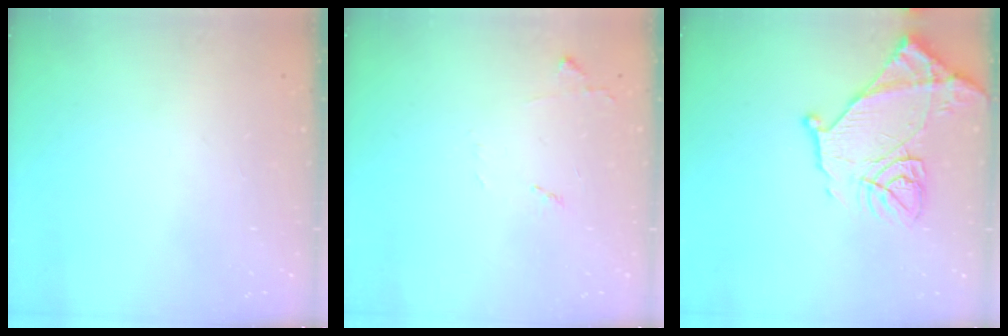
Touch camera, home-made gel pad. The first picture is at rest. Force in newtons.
{"total": 6.8, "press": 6.8, "slide": 0.9}
{"total": 14.6, "press": 14.6, "slide": 1.0}